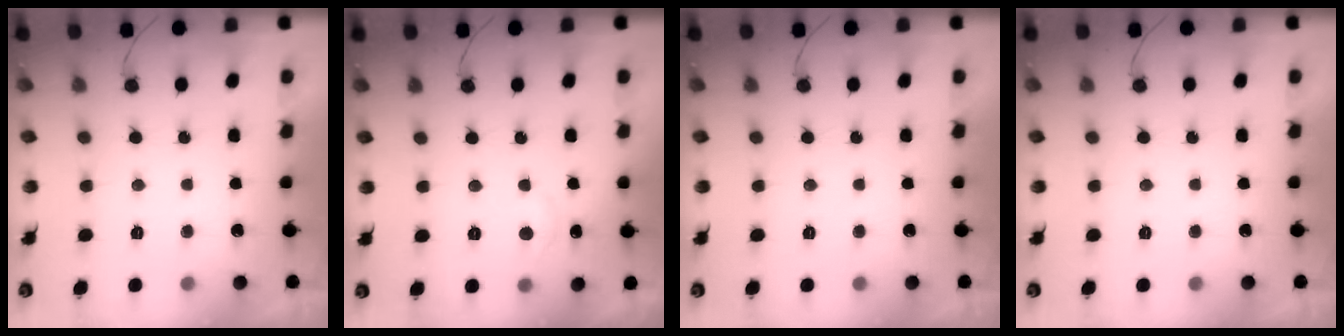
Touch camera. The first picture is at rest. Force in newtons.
{"total": 3.8, "press": 3.8, "slide": 0.5}
{"total": 0.0}
{"total": 0.0}